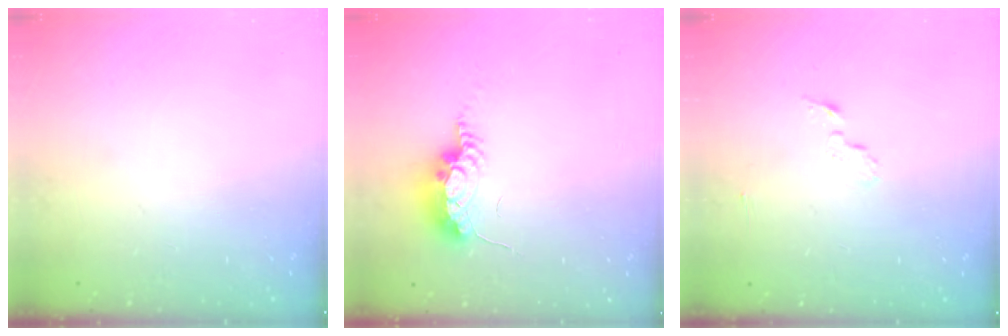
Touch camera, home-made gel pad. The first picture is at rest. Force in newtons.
{"total": 14.8, "press": 10.1, "slide": 10.8}
{"total": 3.7, "press": 3.7, "slide": 0.3}